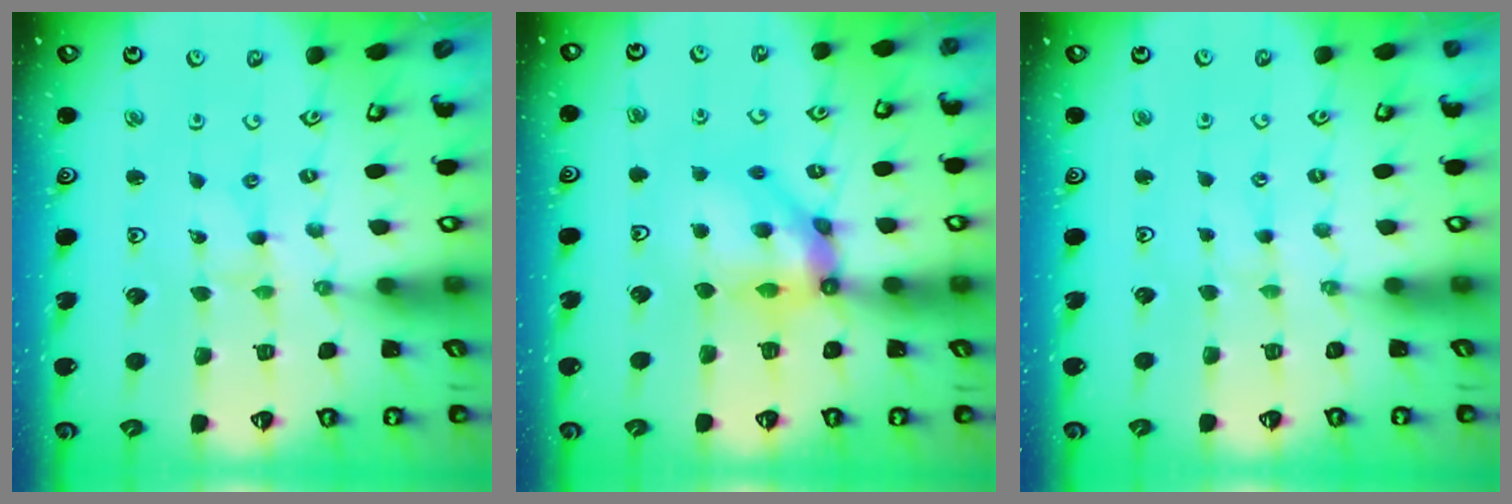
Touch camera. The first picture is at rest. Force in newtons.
{"total": 11.7, "press": 11.4, "slide": 2.5}
{"total": 0.7, "press": 0.6, "slide": 0.1}